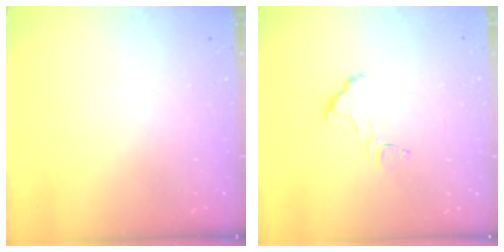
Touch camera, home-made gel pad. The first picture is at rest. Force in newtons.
{"total": 2.6, "press": 2.6, "slide": 0.2}